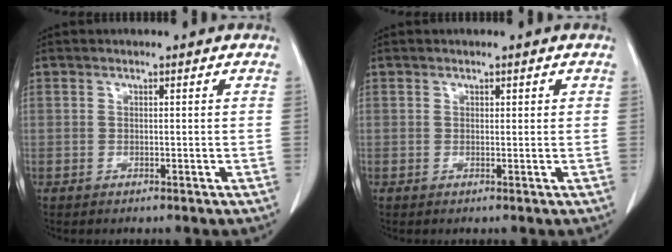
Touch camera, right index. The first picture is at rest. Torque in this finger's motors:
{"motor_torque": [-0.10, -0.01, -0.01, 0.00]}